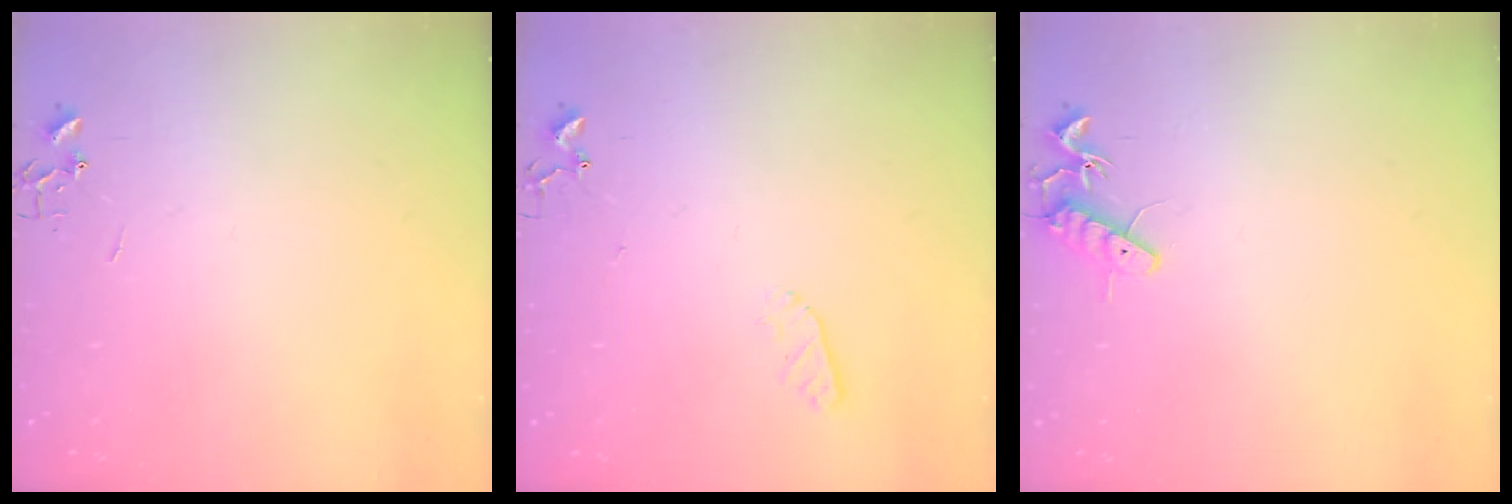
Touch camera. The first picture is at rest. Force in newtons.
{"total": 3.9, "press": 3.9, "slide": 0.4}
{"total": 10.7, "press": 10.7, "slide": 0.3}